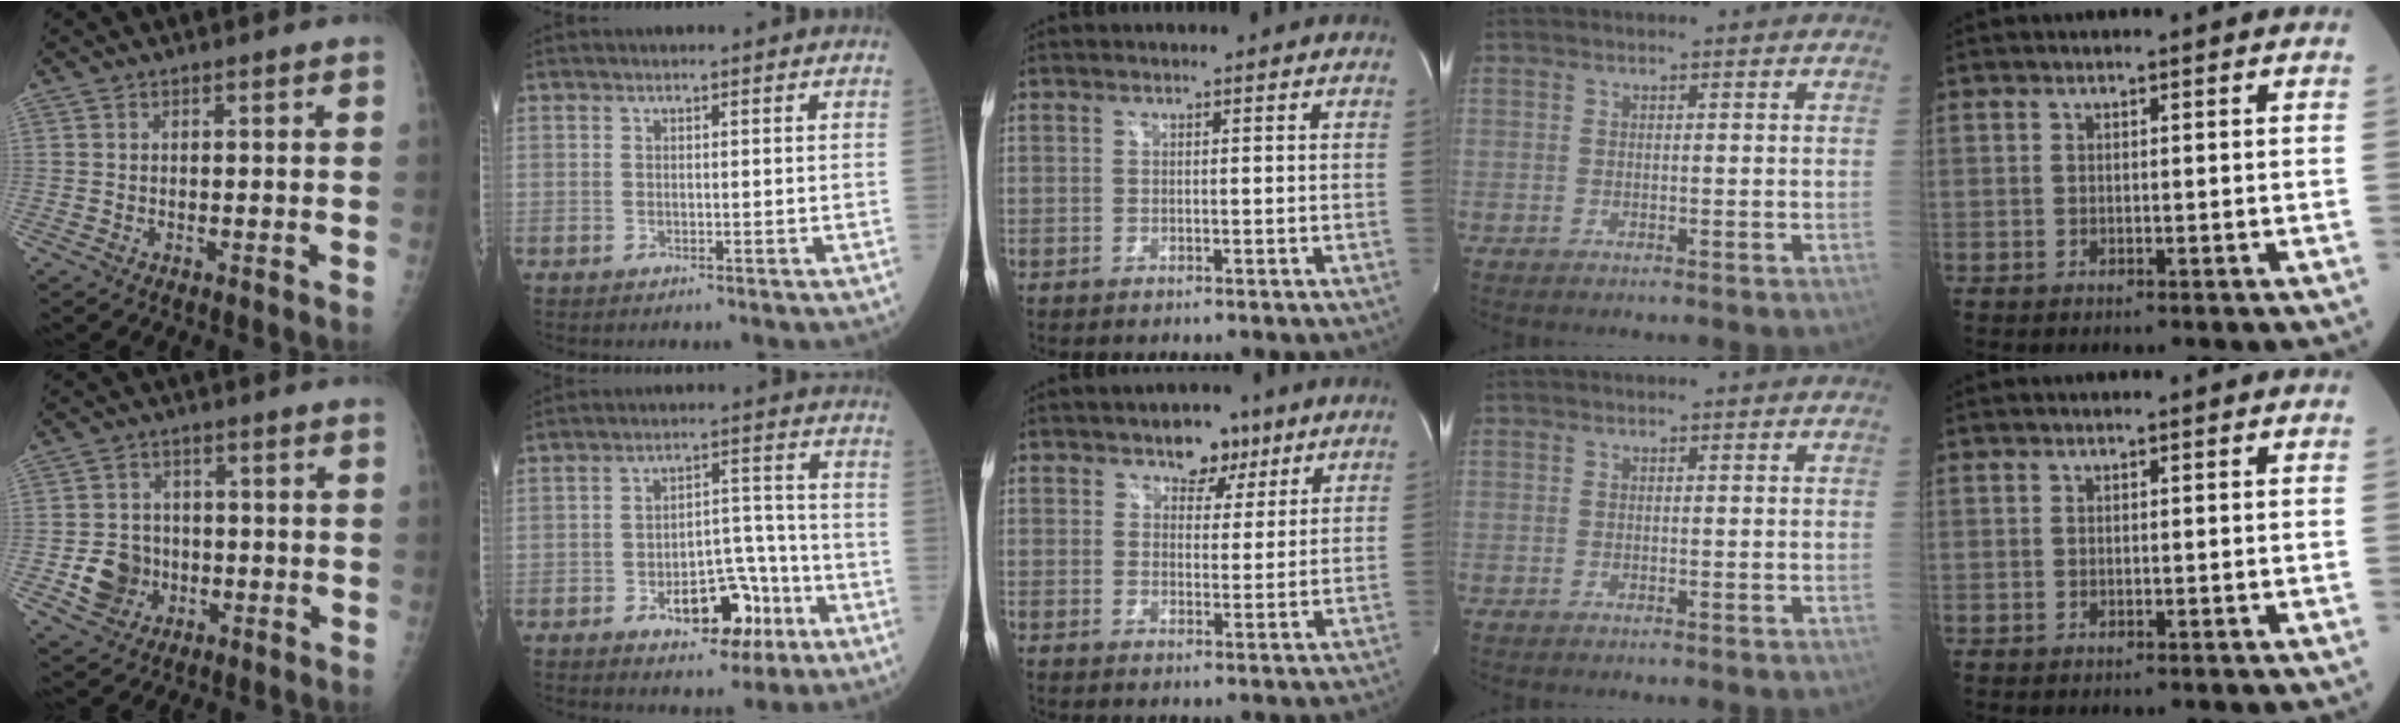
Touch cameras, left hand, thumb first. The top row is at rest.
{"thumb": {"total": 7.3, "force": [-2.0, 6.6, 2.6], "torque": [-0.019, 0.014, -0.031]}, "index": {"total": 9.6, "force": [-4.8, 5.0, 6.7], "torque": [-0.096, 0.024, -0.065]}, "middle": {"total": 5.0, "force": [3.2, 3.2, 2.1], "torque": [-0.020, 0.007, 0.048]}}